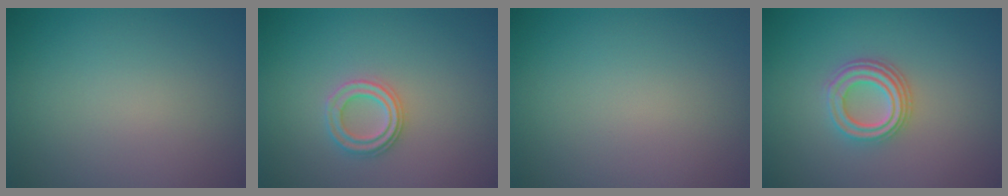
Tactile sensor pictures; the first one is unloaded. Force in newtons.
{"total": 2.2, "press": 2.2, "slide": 0.3}
{"total": 0.0}
{"total": 3.7, "press": 3.0, "slide": 2.1}